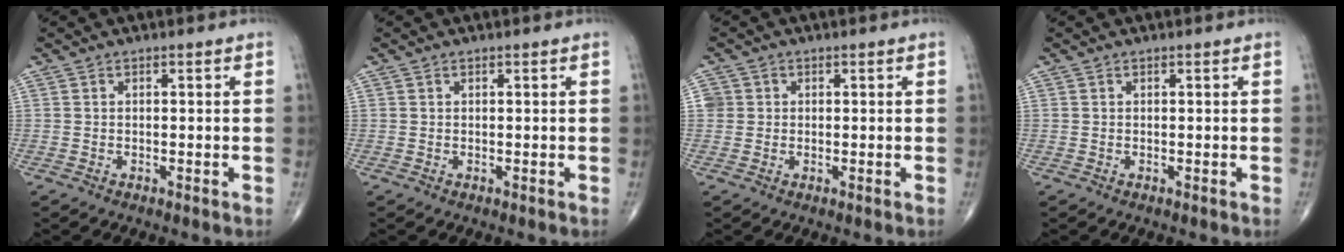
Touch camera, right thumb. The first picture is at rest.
{"total": 0.0}
{"total": 2.5, "force": [0.4, 2.4, 0.5], "torque": [0.007, 0.005, 0.006]}
{"total": 0.0}